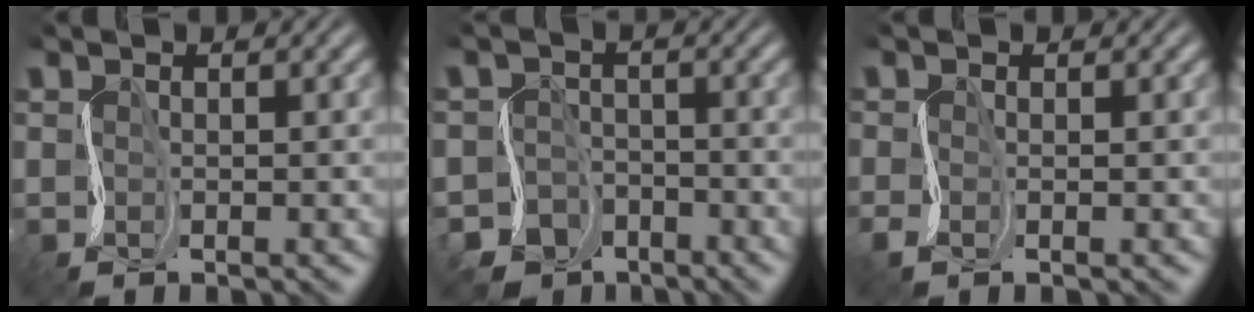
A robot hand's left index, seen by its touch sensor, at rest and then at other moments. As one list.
[{"total": 5.0, "force": [-3.9, 3.0, 0.6], "torque": [-0.005, -0.007, -0.074]}, {"total": 1.1, "force": [-0.7, 0.3, 0.8], "torque": [-0.028, -0.004, -0.021]}]